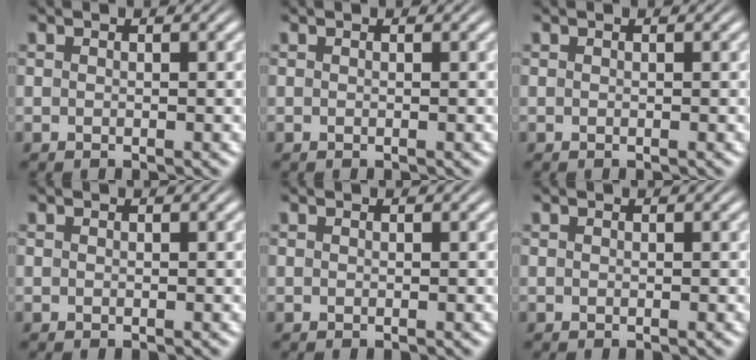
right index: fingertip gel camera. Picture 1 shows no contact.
{"total": 0.0}
{"total": 0.0}
{"total": 0.0}
{"total": 0.0}
{"total": 0.0}